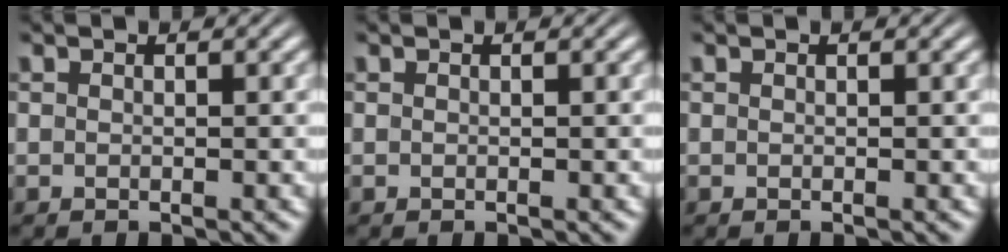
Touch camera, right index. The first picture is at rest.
{"total": 0.0}
{"total": 0.0}